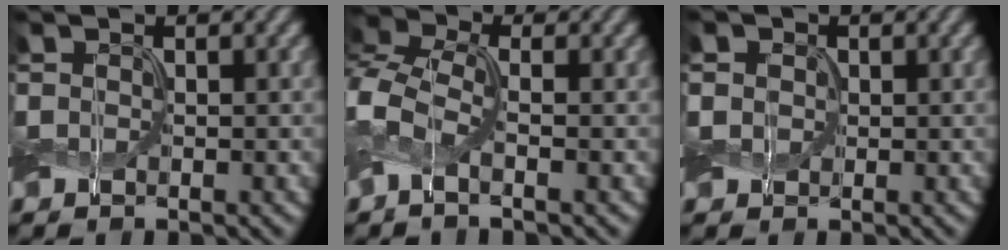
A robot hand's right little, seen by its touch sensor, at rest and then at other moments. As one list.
[{"total": 4.0, "force": [-1.4, 1.9, 3.1], "torque": [-0.080, 0.011, -0.046]}, {"total": 2.1, "force": [0.4, 1.8, 1.0], "torque": [-0.030, 0.007, 0.005]}]